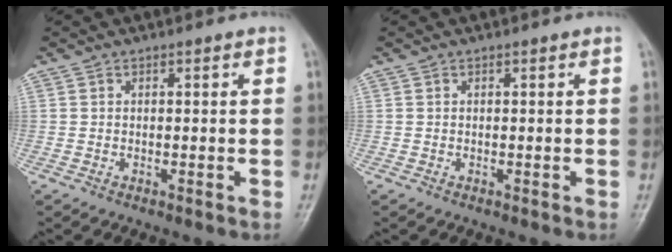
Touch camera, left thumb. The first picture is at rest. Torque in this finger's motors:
{"motor_torque": [0.00, 0.00, 0.00, -0.01, 0.00]}